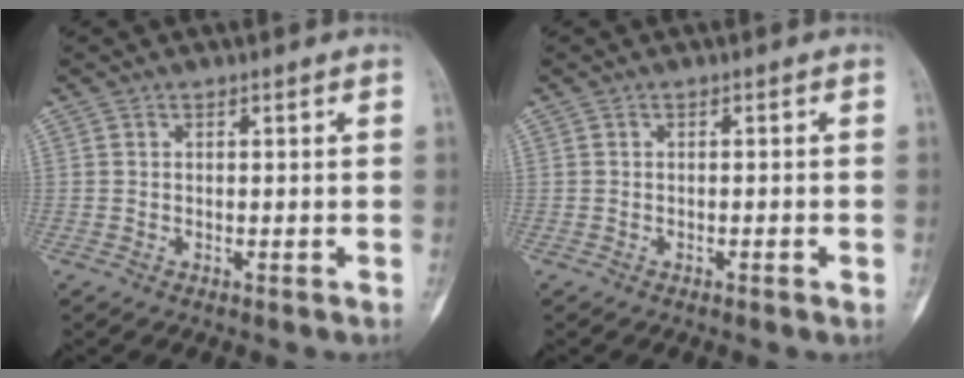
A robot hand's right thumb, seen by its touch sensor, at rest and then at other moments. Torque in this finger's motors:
{"motor_torque": [-0.23, -0.16, 0.04, 0.02, -0.07]}